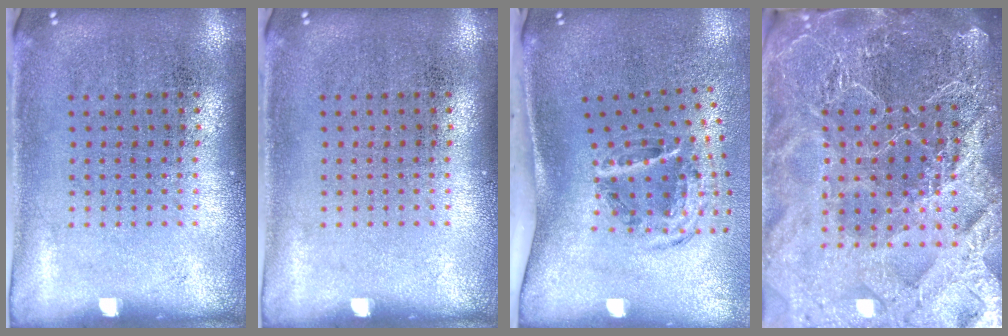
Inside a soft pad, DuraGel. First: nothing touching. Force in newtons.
{"total": 0.0}
{"total": 2.0, "press": 1.3, "slide": 1.5}
{"total": 6.4, "press": 5.5, "slide": 3.2}